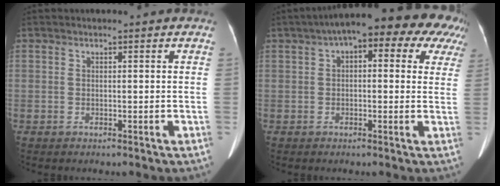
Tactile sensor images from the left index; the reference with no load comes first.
{"total": 16.0, "force": [8.8, 6.3, 11.7], "torque": [-0.149, 0.066, 0.103]}